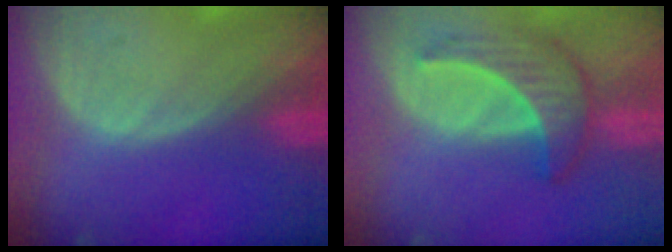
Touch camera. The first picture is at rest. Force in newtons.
{"total": 6.4, "press": 6.2, "slide": 1.7}